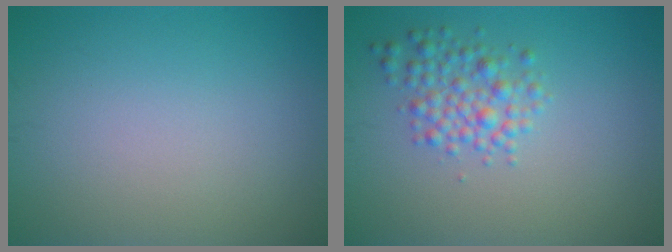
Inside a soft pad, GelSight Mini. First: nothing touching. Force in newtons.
{"total": 3.0, "press": 3.0, "slide": 0.1}